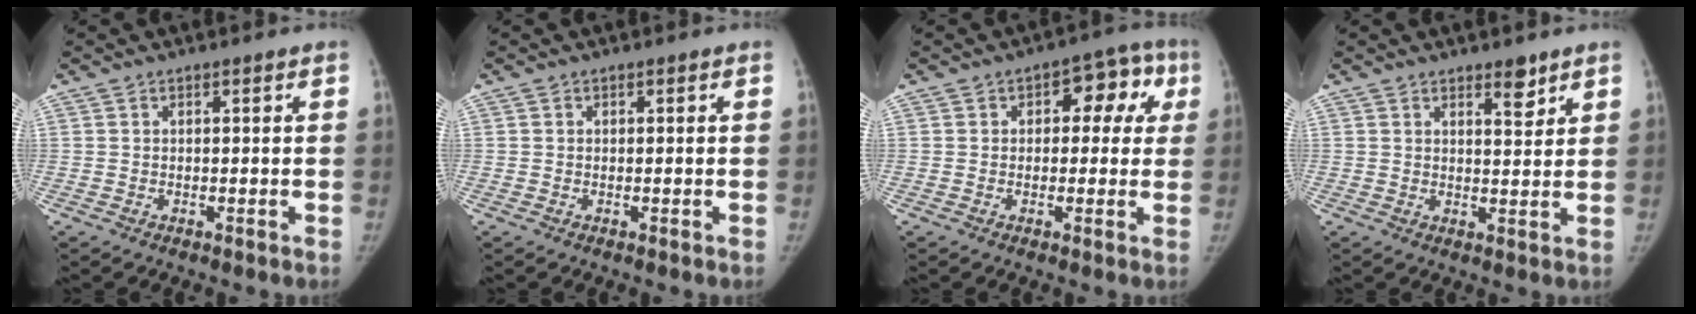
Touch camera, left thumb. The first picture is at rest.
{"total": 0.0}
{"total": 8.7, "force": [2.1, 5.5, 6.4], "torque": [-0.026, 0.020, 0.017]}
{"total": 3.7, "force": [2.7, 1.4, 2.2], "torque": [-0.015, -0.019, 0.040]}